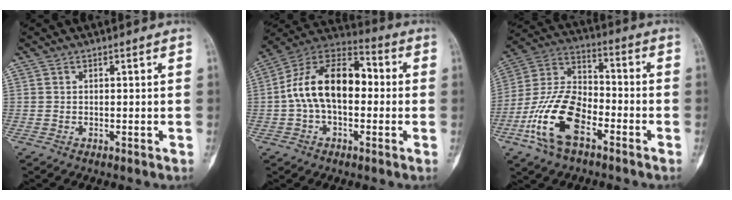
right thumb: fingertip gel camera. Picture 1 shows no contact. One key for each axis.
{"total": 16.5, "fx": -0.2, "fy": 9.9, "fz": 13.2, "tx": -0.213, "ty": 0.047, "tz": -0.015}
{"total": 16.4, "fx": -7.2, "fy": 8.5, "fz": 12.0, "tx": -0.234, "ty": 0.044, "tz": -0.144}